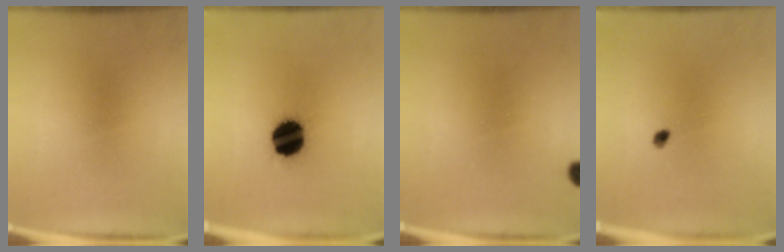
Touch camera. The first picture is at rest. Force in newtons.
{"total": 14.6}
{"total": 1.8}
{"total": 1.2}